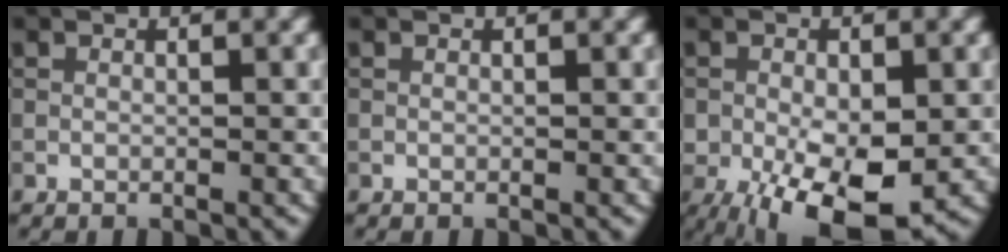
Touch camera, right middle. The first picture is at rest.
{"total": 0.0}
{"total": 10.0, "force": [-3.6, 5.2, 7.8], "torque": [-0.132, -0.036, -0.044]}